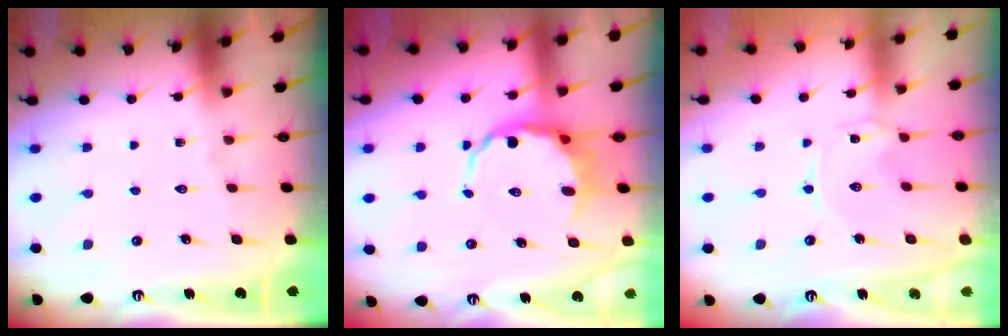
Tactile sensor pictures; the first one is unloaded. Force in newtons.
{"total": 6.8, "press": 6.4, "slide": 2.3}
{"total": 0.0}